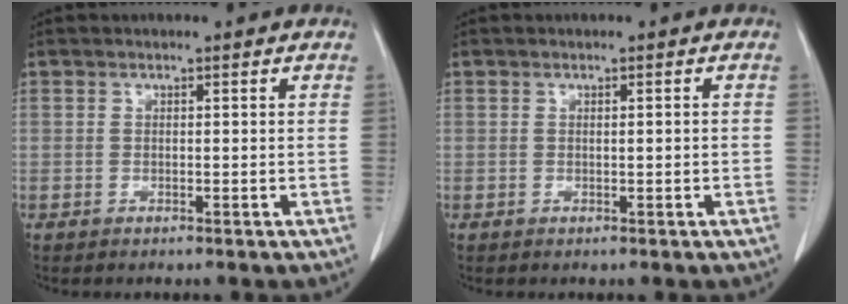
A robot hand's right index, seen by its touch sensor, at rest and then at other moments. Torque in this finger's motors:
{"motor_torque": [-0.07, 0.00, -0.04, -0.01]}